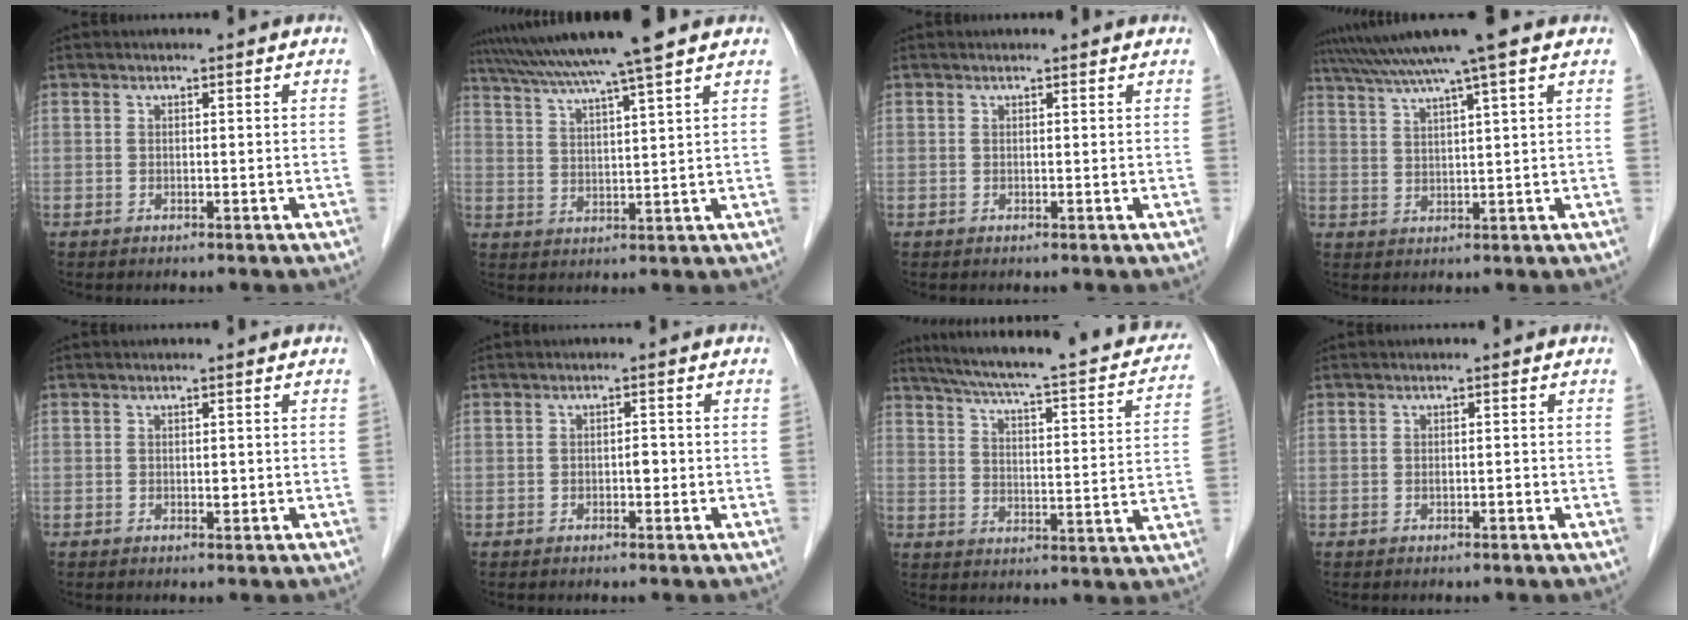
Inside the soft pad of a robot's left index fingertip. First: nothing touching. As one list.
[{"total": 12.6, "force": [10.5, -1.4, 6.9], "torque": [-0.123, 0.020, 0.161]}, {"total": 1.5, "force": [1.4, 0.0, 0.4], "torque": [-0.014, 0.007, 0.014]}, {"total": 9.7, "force": [7.7, -1.9, 5.6], "torque": [-0.101, 0.024, 0.116]}, {"total": 0.7, "force": [0.0, 0.4, 0.6], "torque": [-0.009, 0.000, 0.000]}, {"total": 1.3, "force": [-0.4, 0.6, 1.0], "torque": [-0.015, 0.003, -0.008]}, {"total": 24.1, "force": [19.8, 3.9, 13.1], "torque": [-0.197, 0.003, 0.247]}, {"total": 0.7, "force": [-0.3, 0.2, 0.6], "torque": [-0.012, 0.001, -0.003]}]